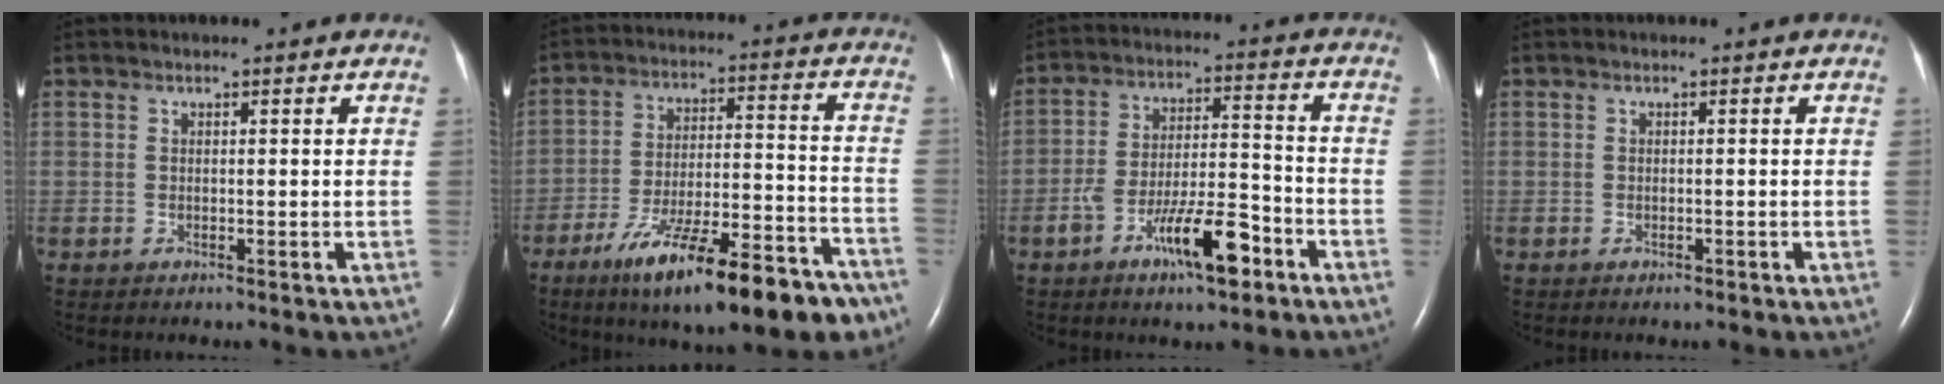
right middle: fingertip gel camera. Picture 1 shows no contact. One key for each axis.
{"total": 20.7, "fx": -14.4, "fy": 4.6, "fz": 14.2, "tx": -0.173, "ty": 0.015, "tz": -0.227}
{"total": 10.5, "fx": -5.8, "fy": 2.5, "fz": 8.4, "tx": -0.146, "ty": 0.010, "tz": -0.096}
{"total": 0.5, "fx": -0.4, "fy": 0.2, "fz": 0.3, "tx": -0.008, "ty": -0.001, "tz": -0.004}